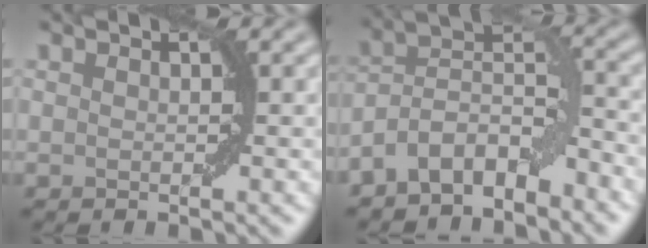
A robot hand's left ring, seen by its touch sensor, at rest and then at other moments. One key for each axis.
{"total": 6.6, "fx": -4.5, "fy": 3.0, "fz": 3.8, "tx": -0.054, "ty": 0.009, "tz": -0.092}